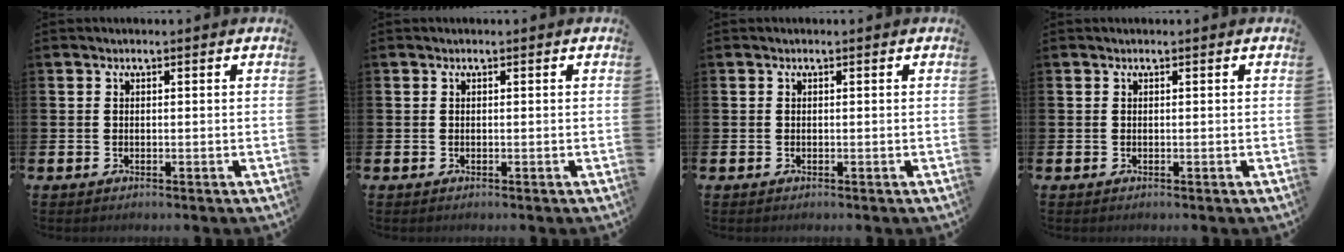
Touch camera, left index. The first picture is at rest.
{"total": 0.0}
{"total": 0.0}
{"total": 0.0}